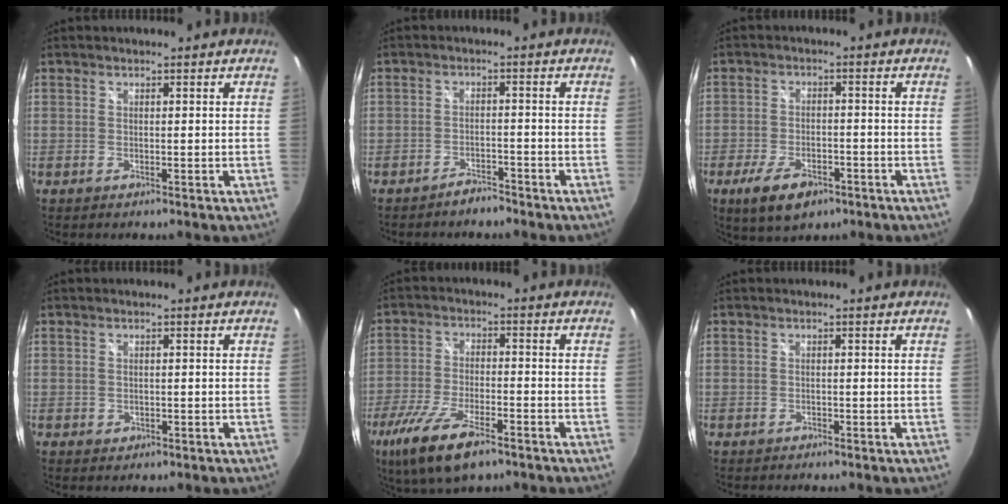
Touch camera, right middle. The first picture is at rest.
{"total": 2.8, "force": [-2.7, 0.8, 0.4], "torque": [-0.014, 0.004, -0.041]}
{"total": 8.9, "force": [-5.4, 4.2, 5.7], "torque": [-0.128, -0.016, -0.088]}
{"total": 1.0, "force": [-0.3, 0.9, 0.4], "torque": [-0.005, -0.003, -0.004]}
{"total": 12.9, "force": [-8.2, 4.0, 9.2], "torque": [-0.207, -0.036, -0.154]}
{"total": 0.5, "force": [-0.5, 0.2, 0.0], "torque": [-0.002, -0.002, -0.009]}